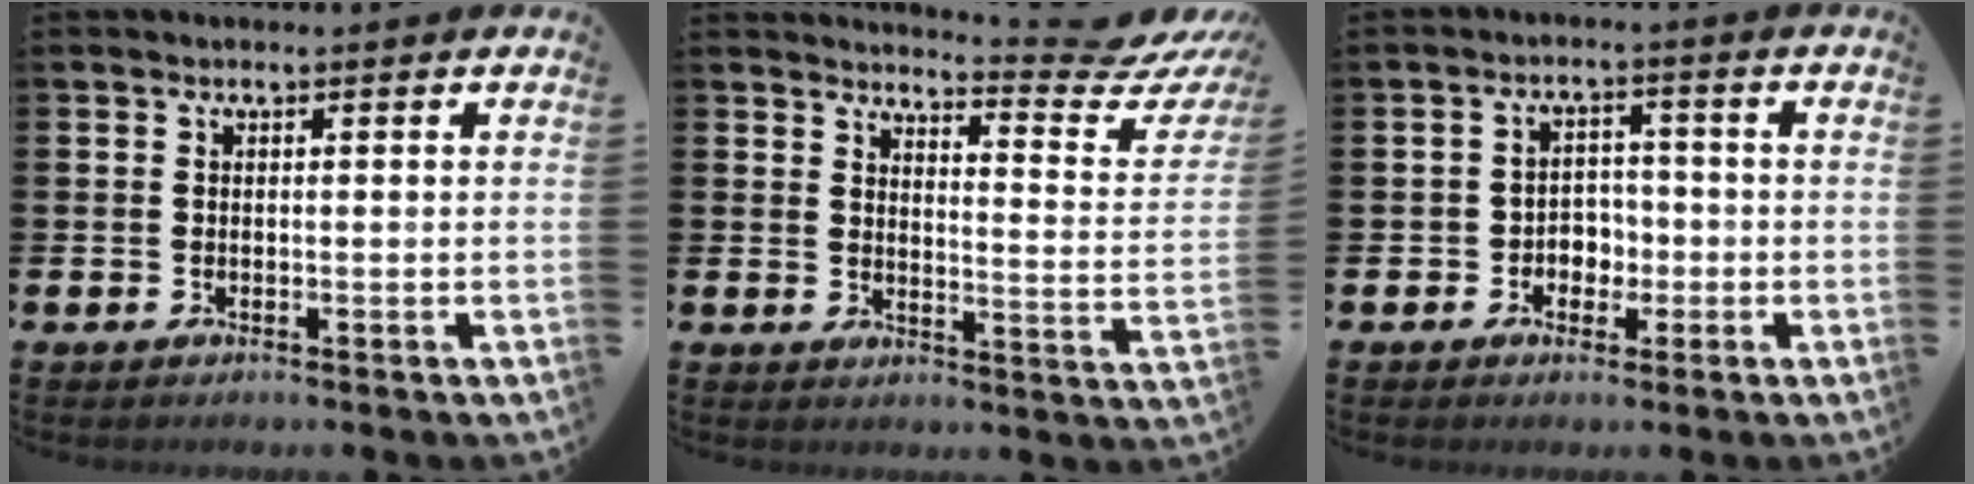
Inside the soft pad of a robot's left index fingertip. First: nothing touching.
{"total": 4.9, "force": [4.5, 0.0, 1.9], "torque": [-0.031, -0.053, 0.064]}
{"total": 3.1, "force": [-1.2, 2.6, 1.1], "torque": [-0.030, 0.008, -0.031]}